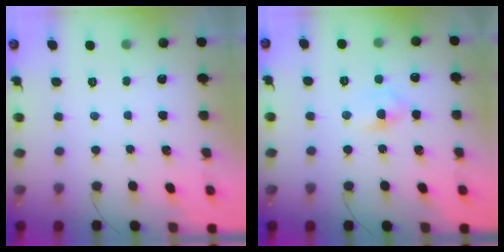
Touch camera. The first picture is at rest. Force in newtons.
{"total": 2.7, "press": 2.5, "slide": 1.1}